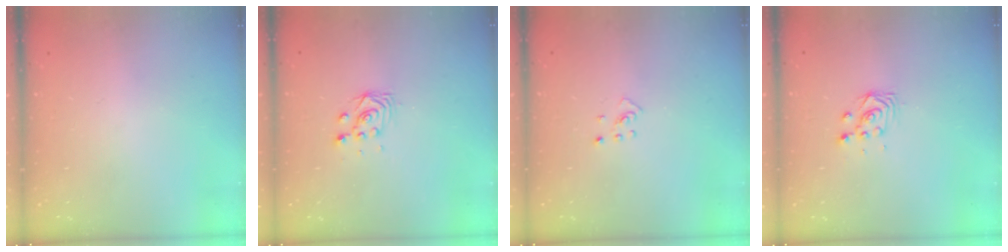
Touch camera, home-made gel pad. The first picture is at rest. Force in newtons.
{"total": 2.8, "press": 2.5, "slide": 1.3}
{"total": 2.7, "press": 2.6, "slide": 0.6}
{"total": 2.9, "press": 2.9, "slide": 0.4}